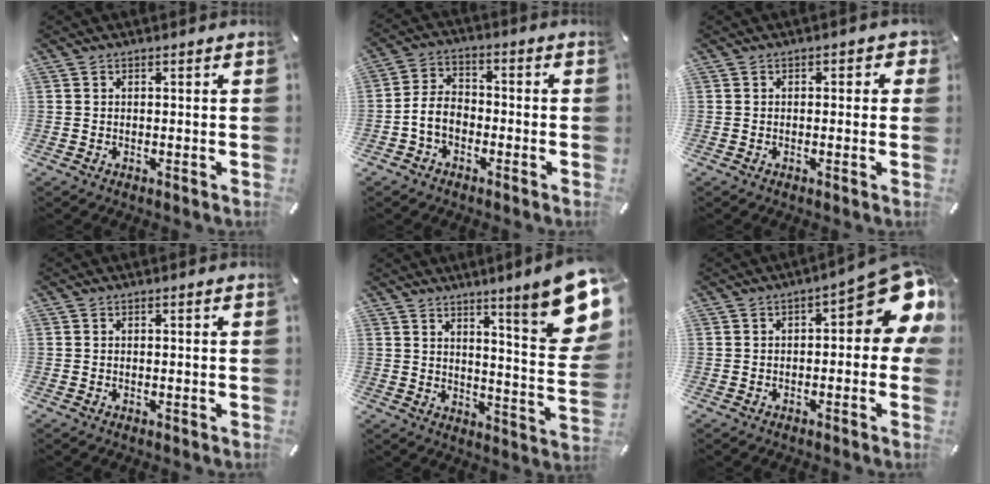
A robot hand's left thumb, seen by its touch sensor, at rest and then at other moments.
{"total": 6.3, "force": [-2.7, 4.3, 3.6], "torque": [-0.080, 0.017, -0.054]}
{"total": 1.6, "force": [-0.3, 1.2, 1.1], "torque": [-0.012, 0.004, -0.009]}
{"total": 0.0}
{"total": 16.5, "force": [9.7, 2.9, 13.0], "torque": [-0.181, -0.077, 0.151]}
{"total": 14.9, "force": [5.0, 5.7, 12.8], "torque": [-0.153, -0.040, 0.080]}